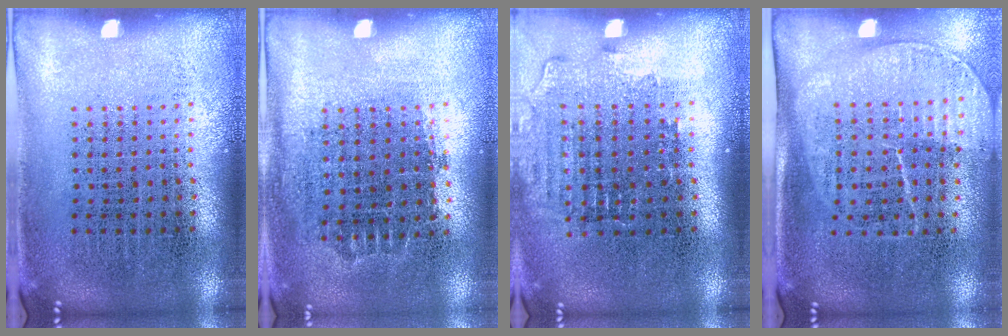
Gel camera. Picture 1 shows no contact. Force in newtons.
{"total": 0.8, "press": 0.8, "slide": 0.3}
{"total": 1.5, "press": 1.3, "slide": 0.7}
{"total": 1.7, "press": 1.4, "slide": 0.9}